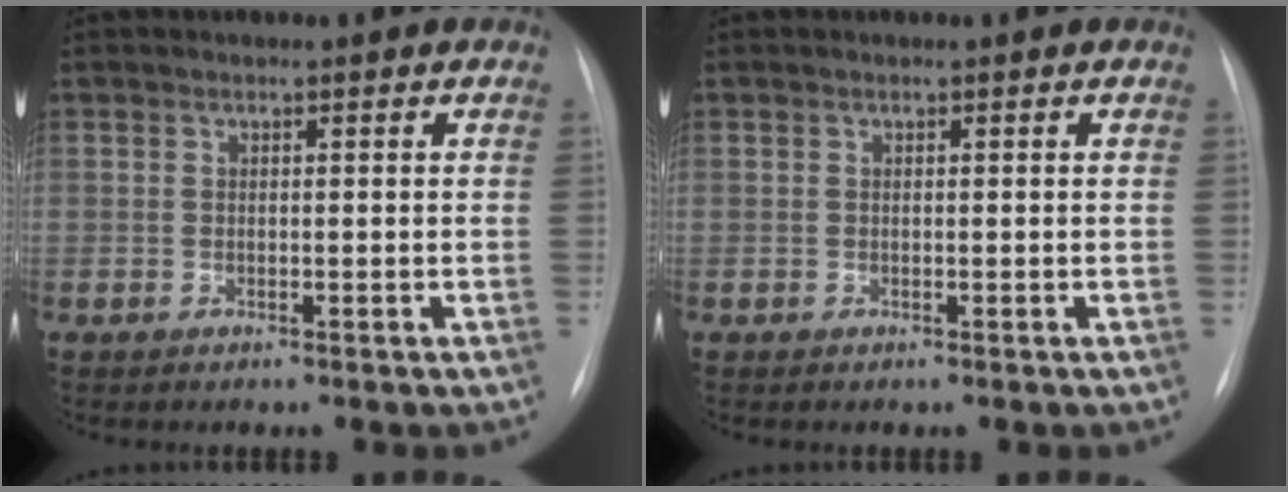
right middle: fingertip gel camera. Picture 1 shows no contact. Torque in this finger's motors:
{"motor_torque": [-0.04, -0.03, 0.00, 0.00]}